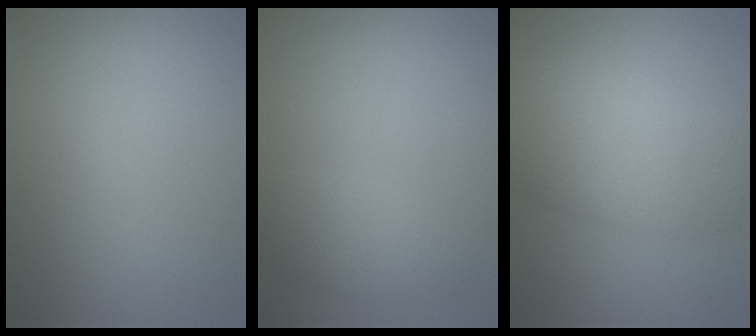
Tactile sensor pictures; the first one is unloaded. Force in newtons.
{"total": 2.4, "press": 2.4, "slide": 0.1}
{"total": 7.8, "press": 7.8, "slide": 0.2}